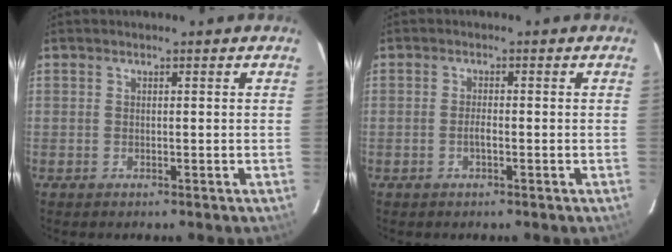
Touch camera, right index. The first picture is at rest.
{"total": 1.6, "force": [-0.6, 0.3, 1.4], "torque": [-0.028, 0.003, -0.013]}